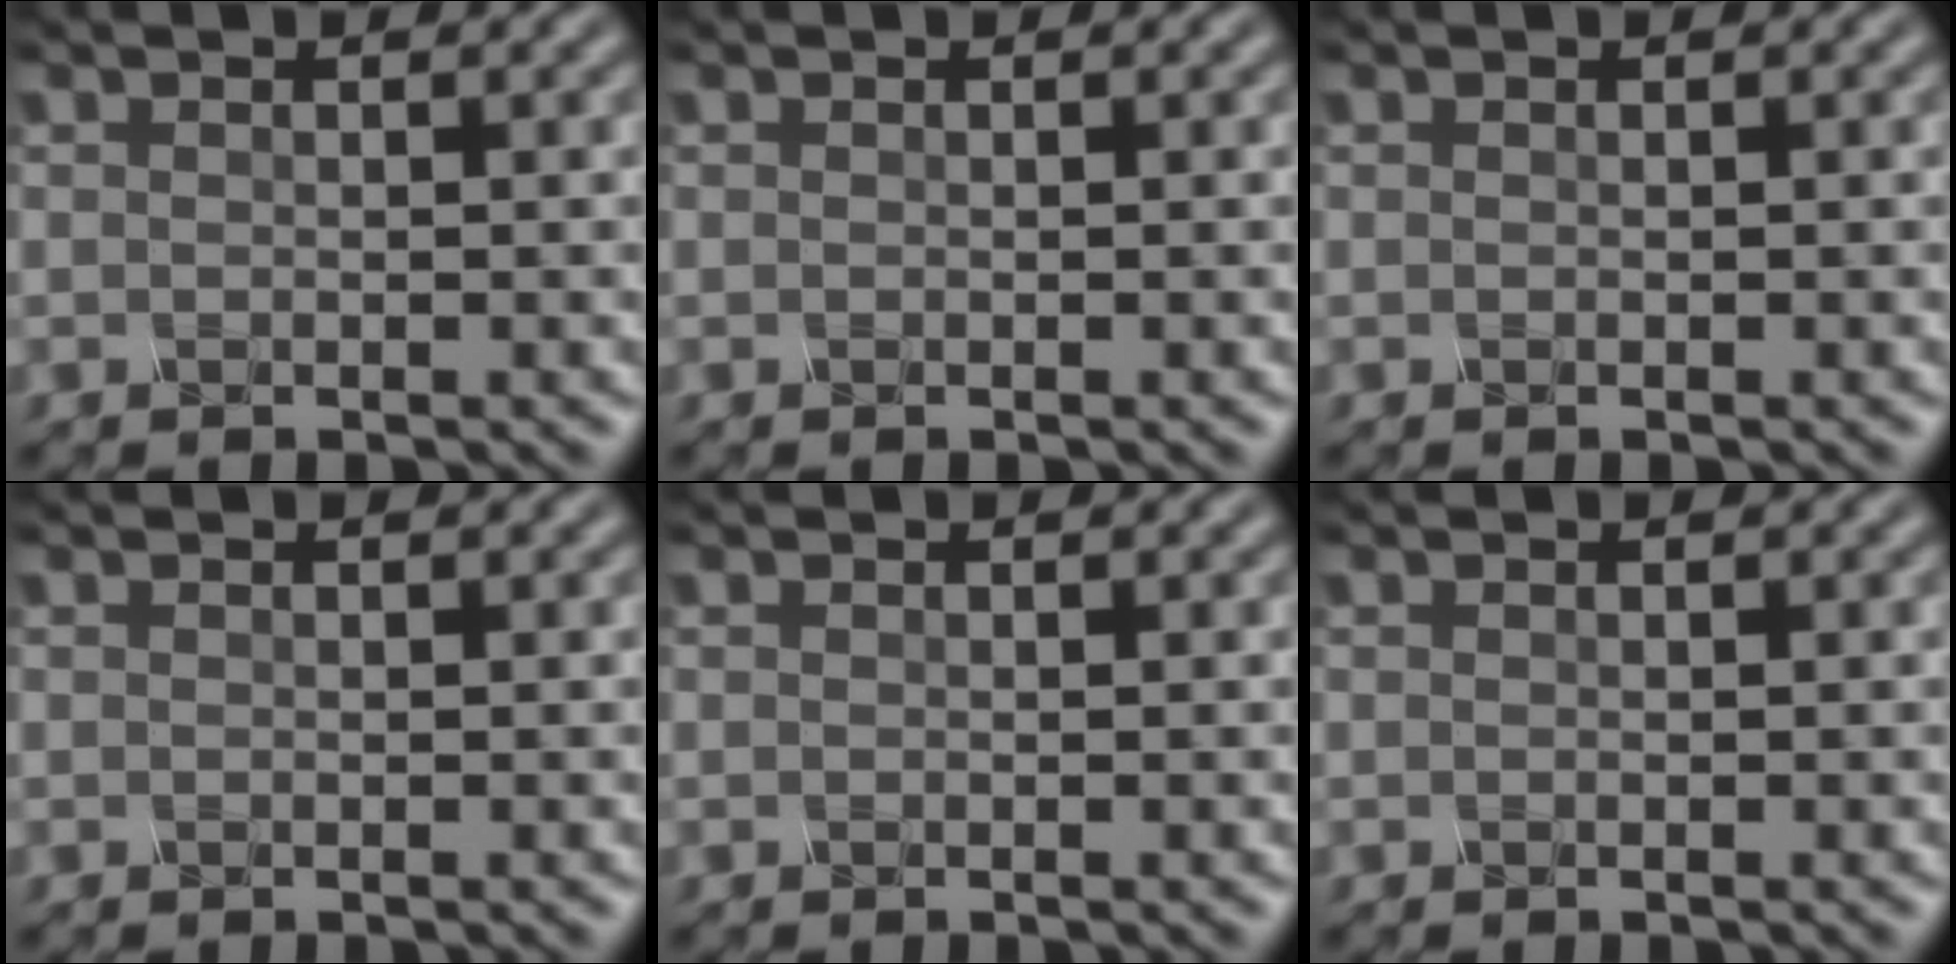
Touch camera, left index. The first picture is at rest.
{"total": 0.0}
{"total": 0.0}
{"total": 0.0}
{"total": 0.0}
{"total": 0.0}